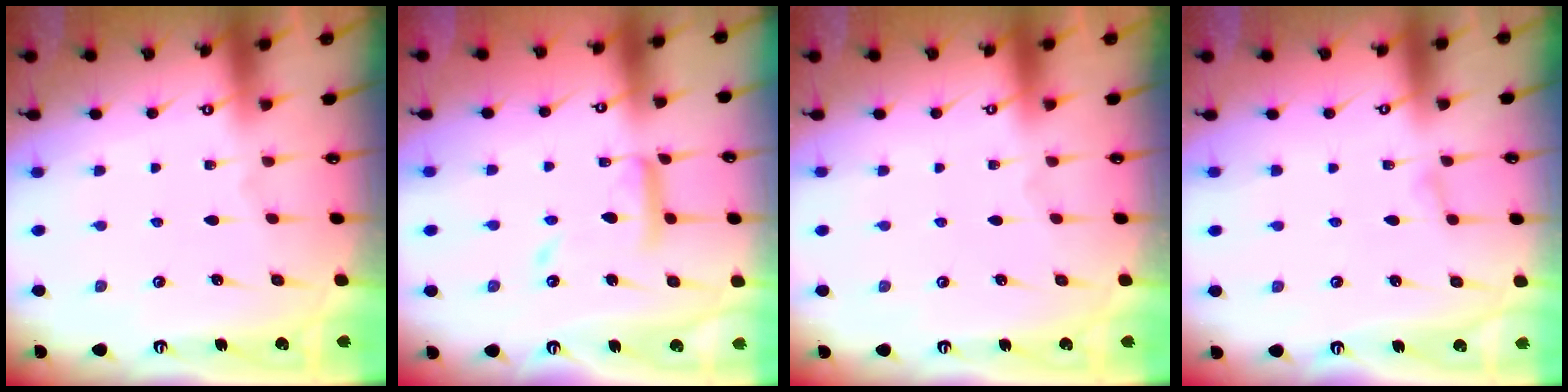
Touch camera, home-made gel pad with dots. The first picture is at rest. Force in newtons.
{"total": 13.0, "press": 12.9, "slide": 1.1}
{"total": 0.0}
{"total": 2.2, "press": 2.1, "slide": 0.3}